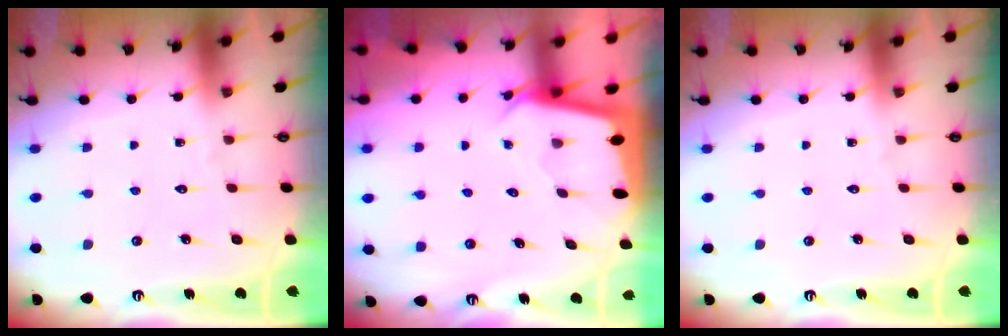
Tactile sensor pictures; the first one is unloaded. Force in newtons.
{"total": 2.1, "press": 2.1, "slide": 0.0}
{"total": 0.0}